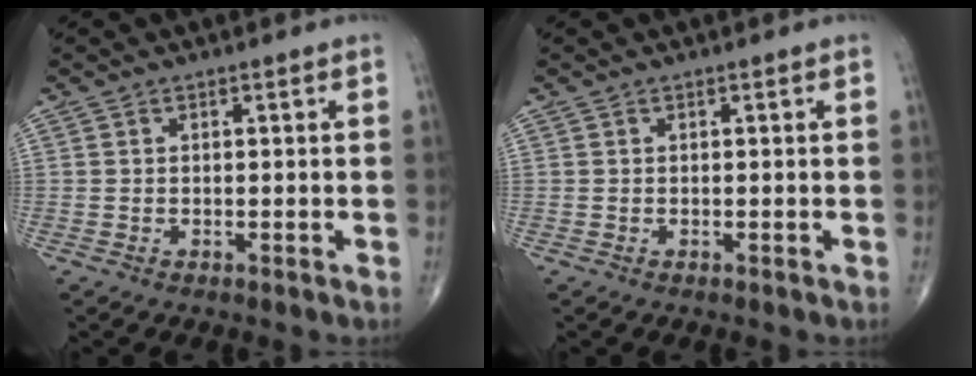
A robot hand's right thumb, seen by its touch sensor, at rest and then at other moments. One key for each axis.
{"total": 0.0}